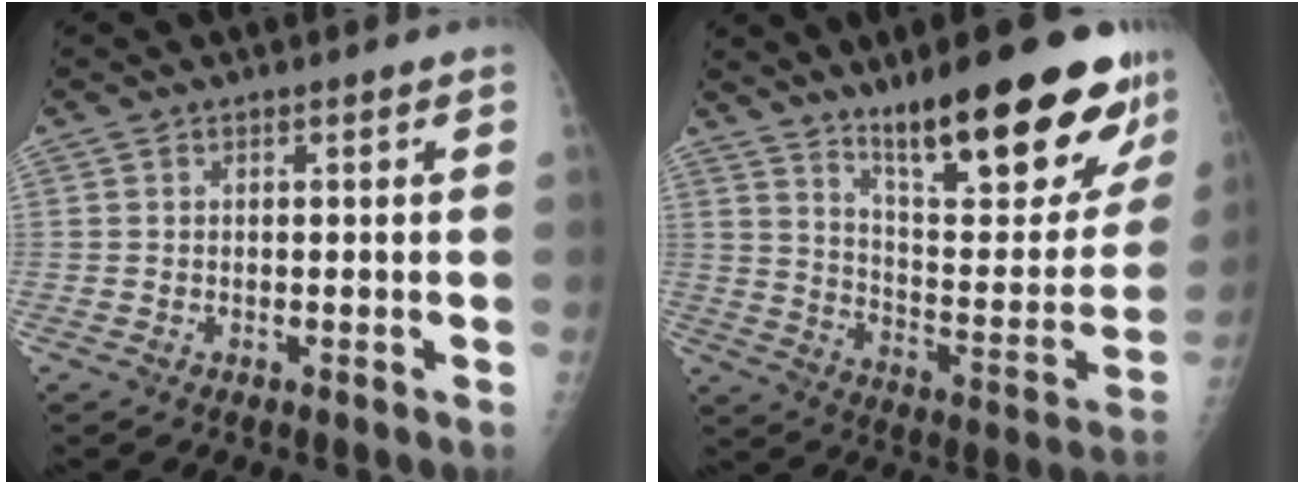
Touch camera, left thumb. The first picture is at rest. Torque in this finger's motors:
{"motor_torque": [1.50, 1.29, 0.90, -0.79, 0.22]}